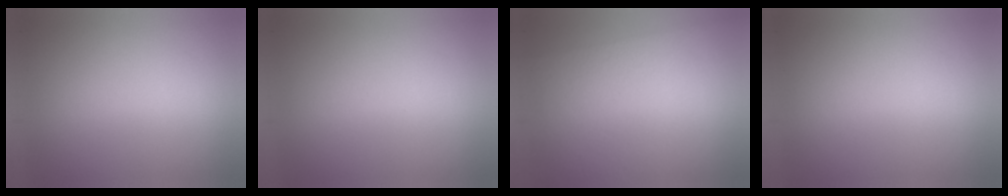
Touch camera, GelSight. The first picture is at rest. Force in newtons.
{"total": 0.0}
{"total": 2.8}
{"total": 0.0}